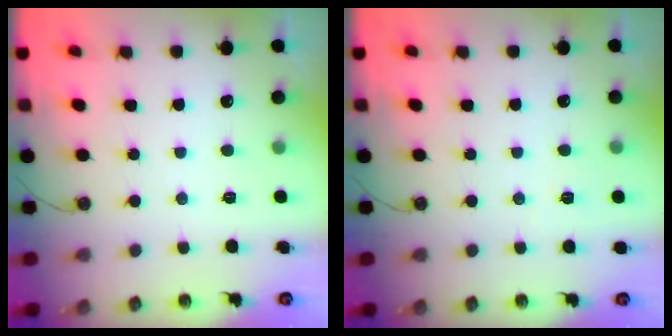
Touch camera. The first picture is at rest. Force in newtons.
{"total": 2.2, "press": 2.1, "slide": 0.7}